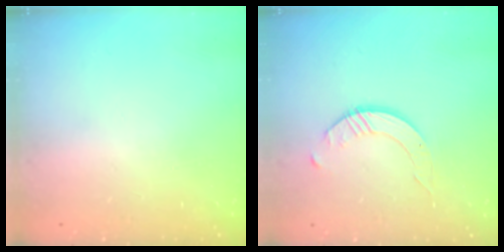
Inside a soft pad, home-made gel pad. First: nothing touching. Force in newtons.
{"total": 3.1, "press": 3.1, "slide": 0.3}